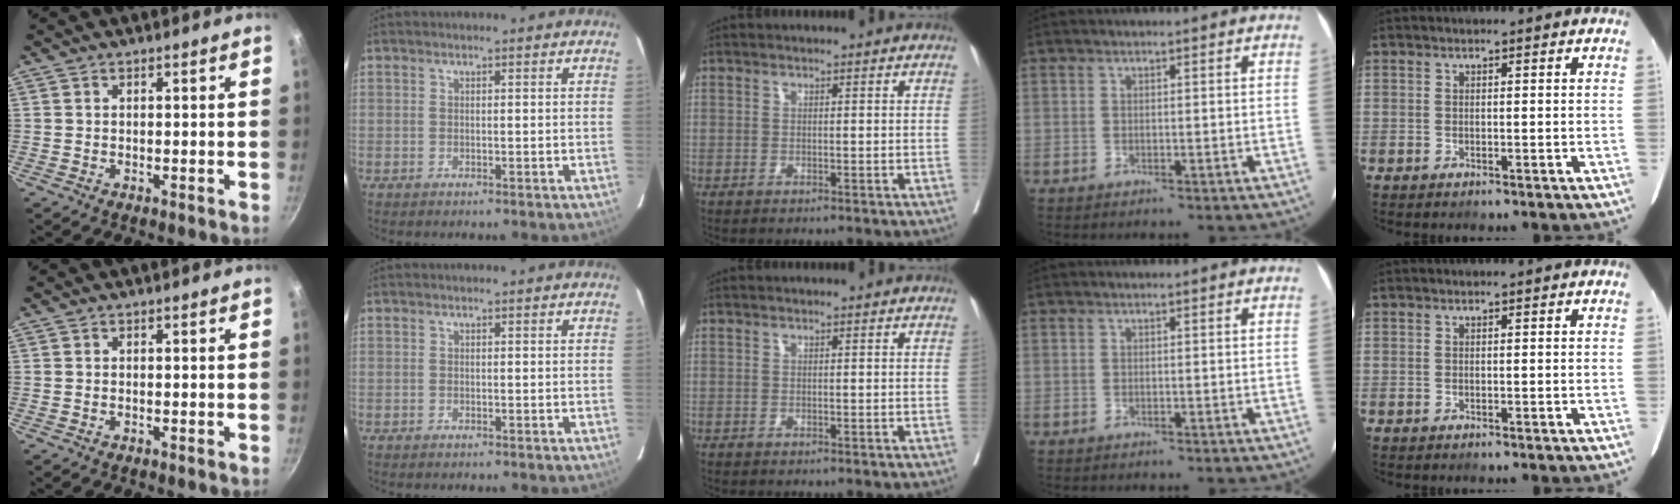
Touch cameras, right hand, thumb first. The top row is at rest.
{}